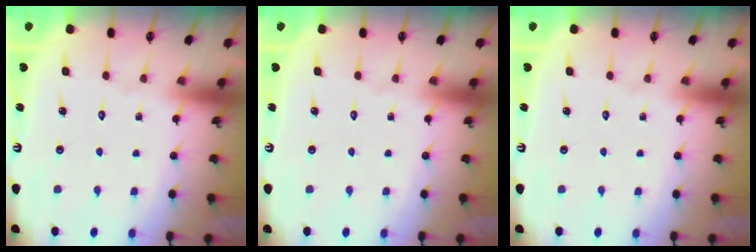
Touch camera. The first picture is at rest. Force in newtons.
{"total": 0.0}
{"total": 0.0}